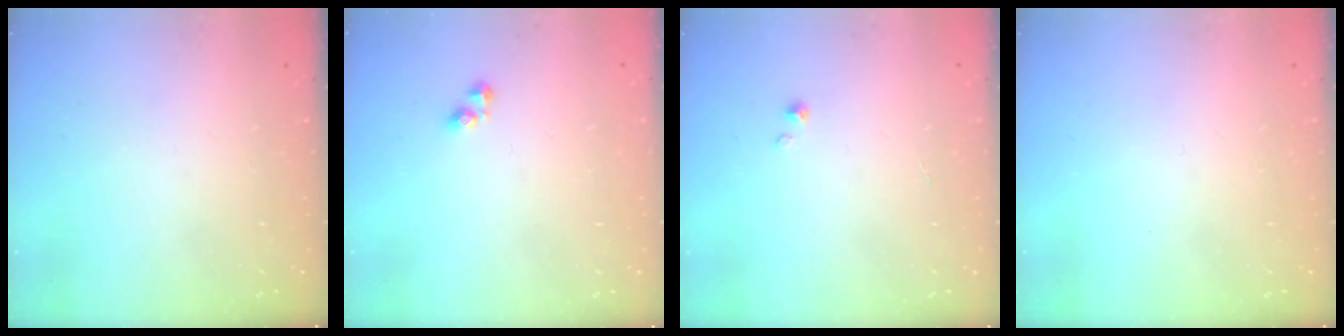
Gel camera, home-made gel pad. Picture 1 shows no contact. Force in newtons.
{"total": 2.7, "press": 2.7, "slide": 0.4}
{"total": 0.0}
{"total": 0.0}